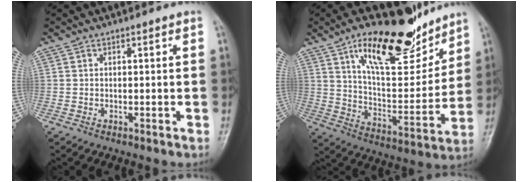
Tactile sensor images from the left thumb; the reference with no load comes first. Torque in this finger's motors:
{"motor_torque": [1.76, 1.39, 1.49, -1.28, 0.13]}